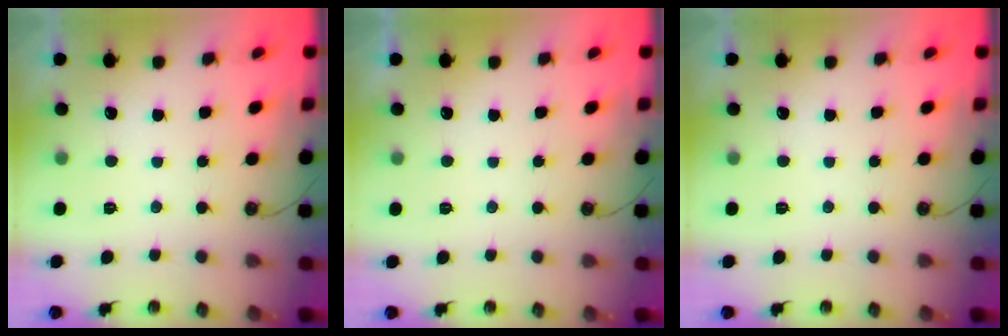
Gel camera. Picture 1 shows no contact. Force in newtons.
{"total": 2.2, "press": 2.2, "slide": 0.4}
{"total": 0.0}